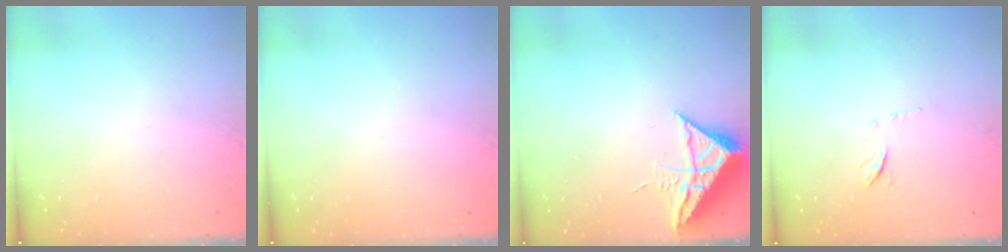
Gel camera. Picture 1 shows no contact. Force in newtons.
{"total": 0.0}
{"total": 10.0, "press": 9.9, "slide": 0.8}
{"total": 6.1, "press": 5.9, "slide": 1.5}